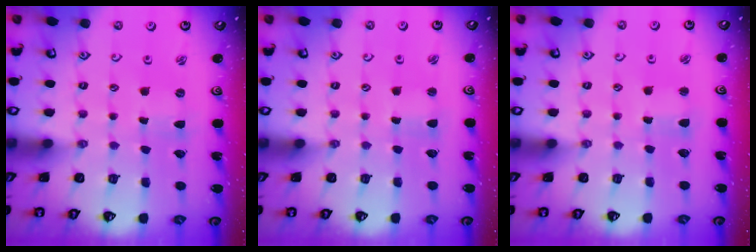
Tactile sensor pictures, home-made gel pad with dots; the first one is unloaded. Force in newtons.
{"total": 1.0, "press": 1.0, "slide": 0.0}
{"total": 2.5, "press": 2.5, "slide": 0.3}